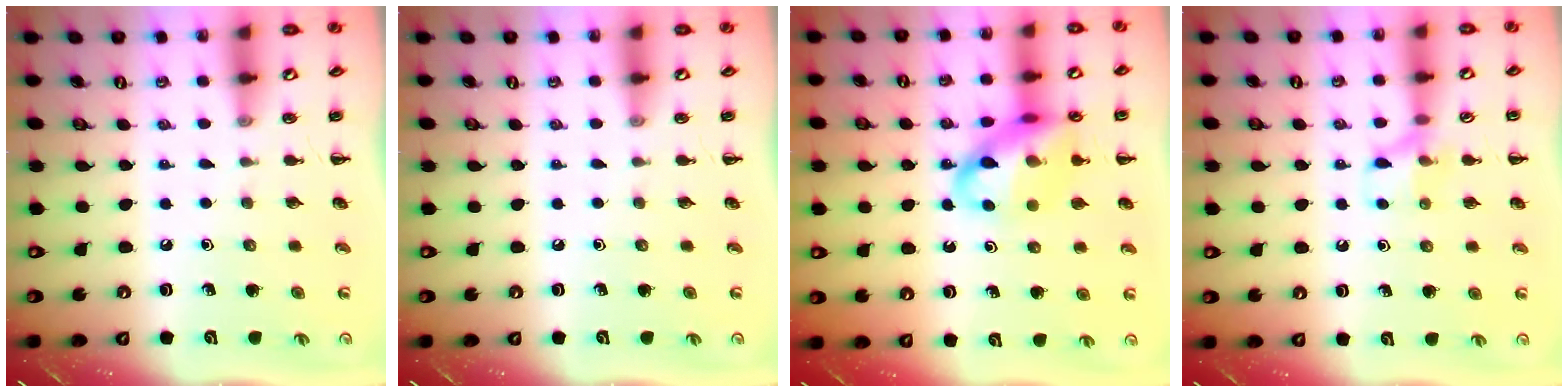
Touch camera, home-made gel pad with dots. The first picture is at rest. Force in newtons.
{"total": 0.0}
{"total": 15.6, "press": 15.3, "slide": 3.1}
{"total": 7.9, "press": 7.9, "slide": 0.7}